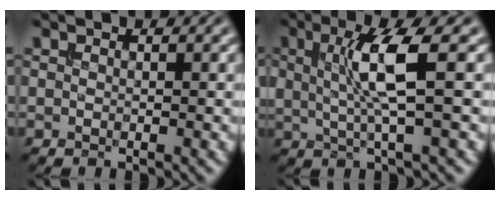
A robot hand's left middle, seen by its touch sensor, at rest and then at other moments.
{"total": 4.8, "force": [0.9, 0.7, 4.6], "torque": [-0.097, -0.002, 0.020]}